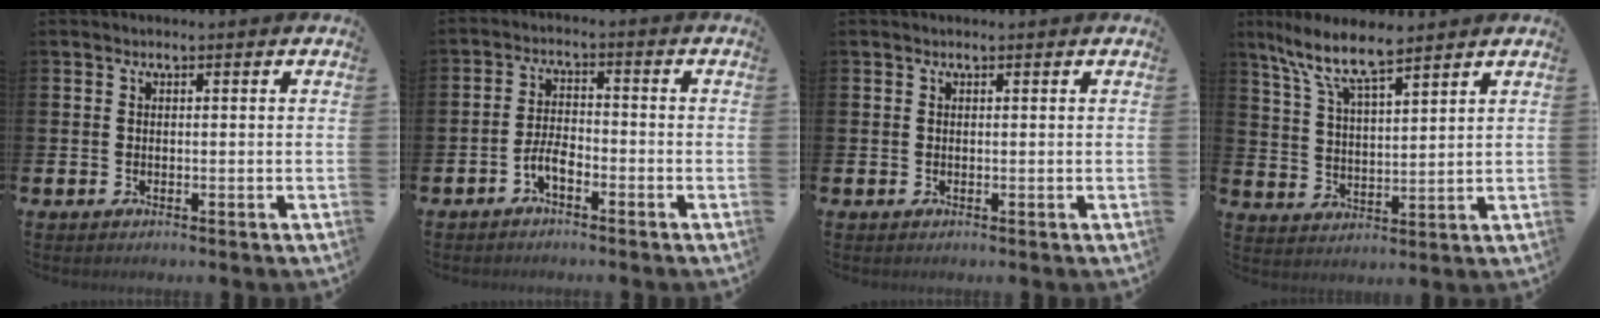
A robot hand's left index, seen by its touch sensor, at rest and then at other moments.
{"total": 3.2, "force": [-1.9, 1.2, 2.3], "torque": [-0.054, 0.008, -0.038]}
{"total": 0.0}
{"total": 8.6, "force": [7.2, 1.9, 4.4], "torque": [-0.113, -0.021, 0.129]}